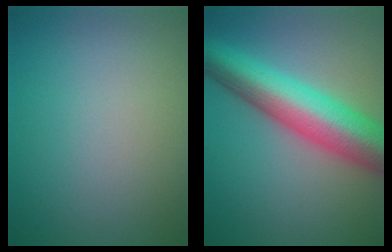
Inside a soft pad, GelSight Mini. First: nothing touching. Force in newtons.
{"total": 10.4, "press": 10.4, "slide": 0.2}